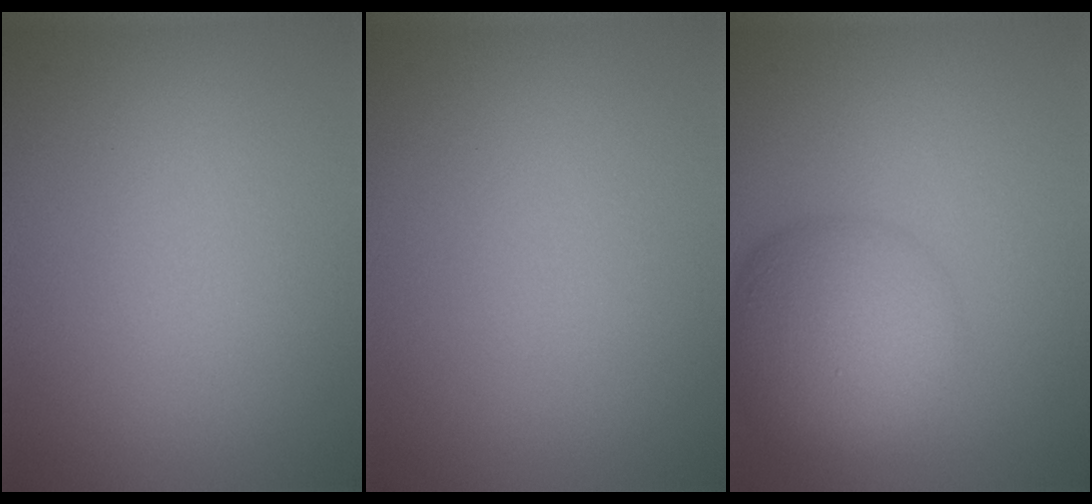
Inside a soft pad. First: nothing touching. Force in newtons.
{"total": 0.0}
{"total": 7.2, "press": 7.2, "slide": 0.2}